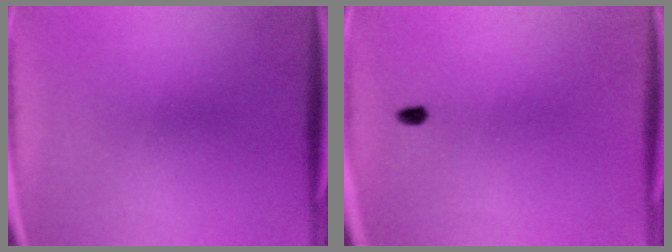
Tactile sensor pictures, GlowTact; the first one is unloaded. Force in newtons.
{"total": 1.1}